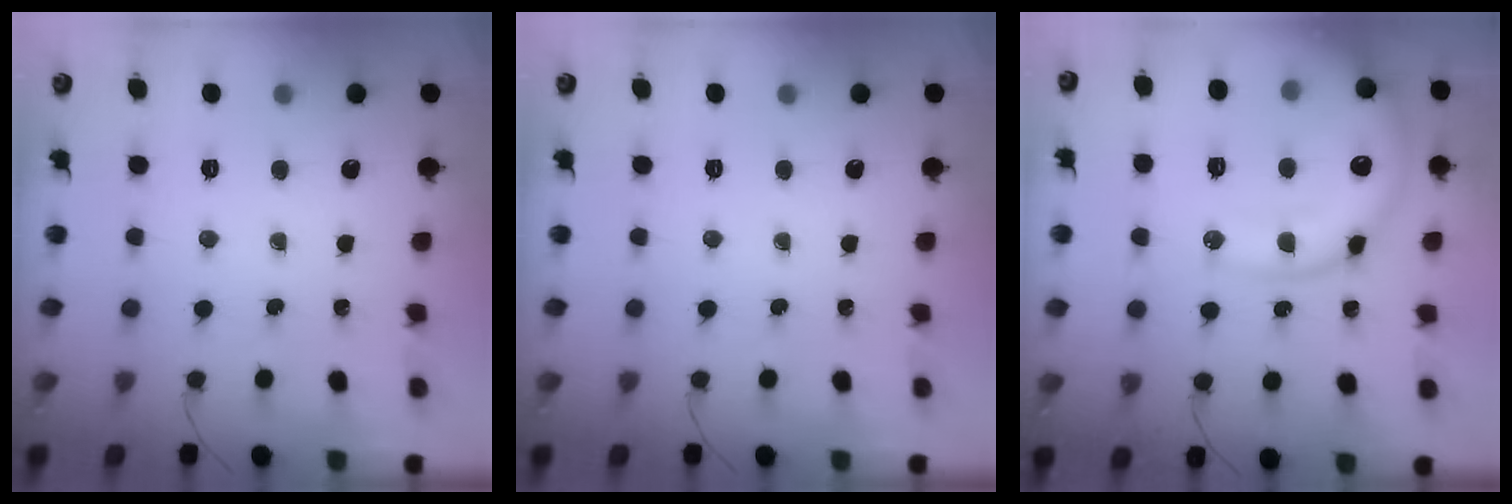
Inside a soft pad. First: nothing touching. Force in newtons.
{"total": 0.0}
{"total": 19.6, "press": 19.5, "slide": 2.4}